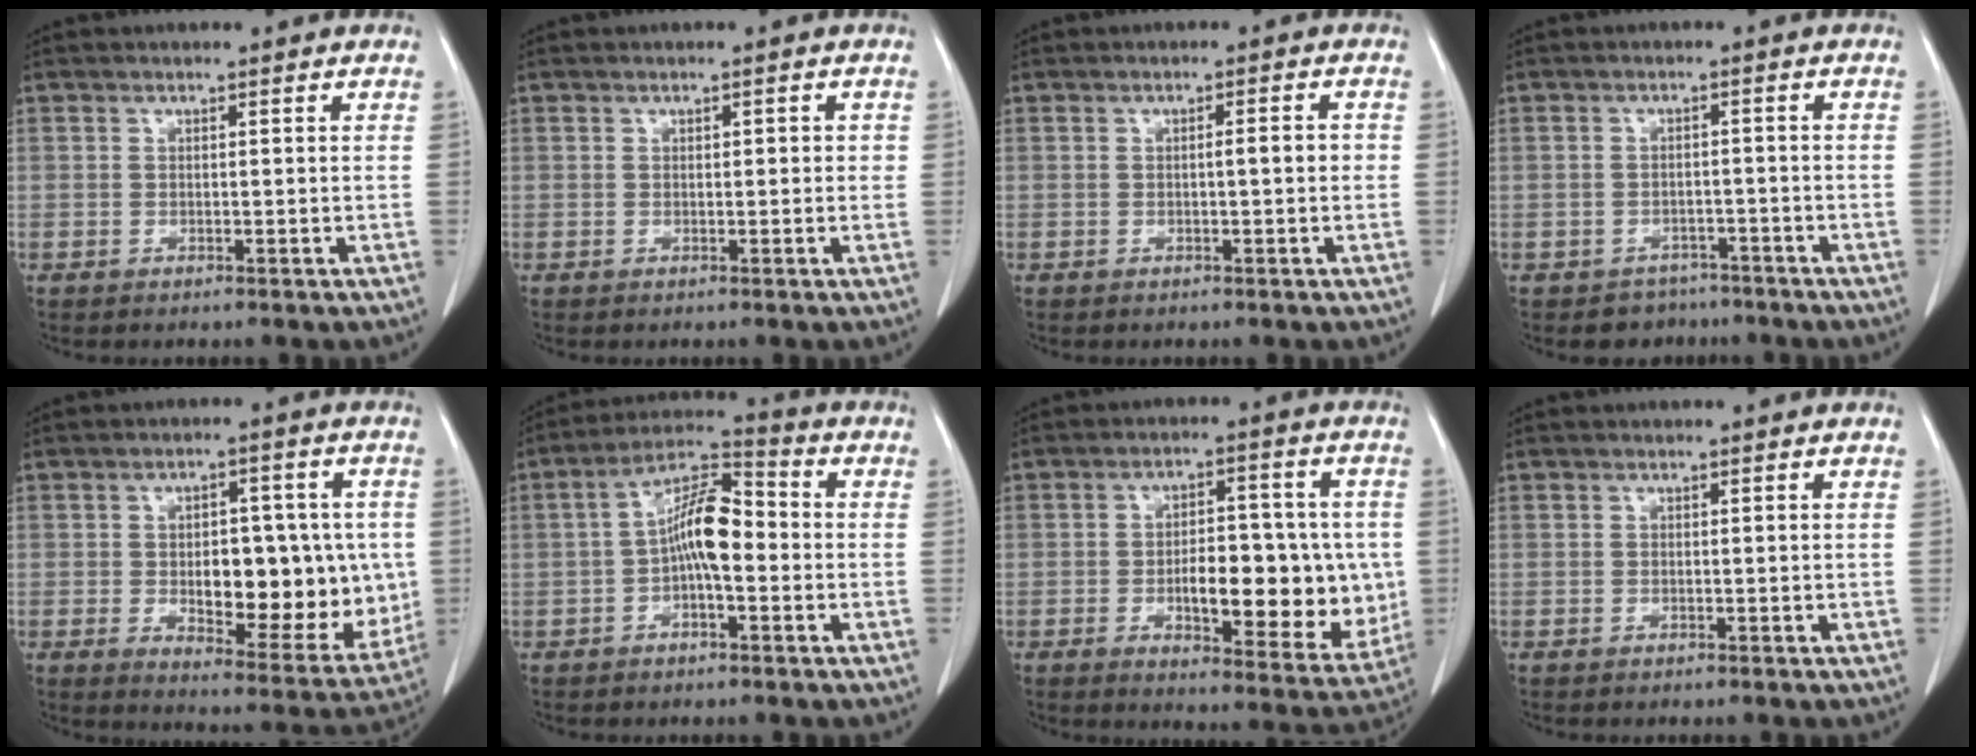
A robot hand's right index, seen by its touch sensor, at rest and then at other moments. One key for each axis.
{"total": 1.3, "fx": 0.2, "fy": 0.6, "fz": 1.2, "tx": -0.017, "ty": 0.005, "tz": 0.003}
{"total": 1.9, "fx": -0.2, "fy": 0.2, "fz": 1.9, "tx": -0.028, "ty": 0.003, "tz": -0.004}
{"total": 3.9, "fx": -3.0, "fy": 2.5, "fz": -0.6, "tx": 0.010, "ty": 0.014, "tz": -0.044}
{"total": 15.4, "fx": -0.9, "fy": 7.0, "fz": 13.7, "tx": -0.177, "ty": 0.004, "tz": 0.006}
{"total": 9.0, "fx": -1.0, "fy": 2.9, "fz": 8.5, "tx": -0.158, "ty": 0.029, "tz": -0.024}
{"total": 14.9, "fx": -1.8, "fy": 6.0, "fz": 13.5, "tx": -0.180, "ty": 0.009, "tz": -0.016}
{"total": 0.0}